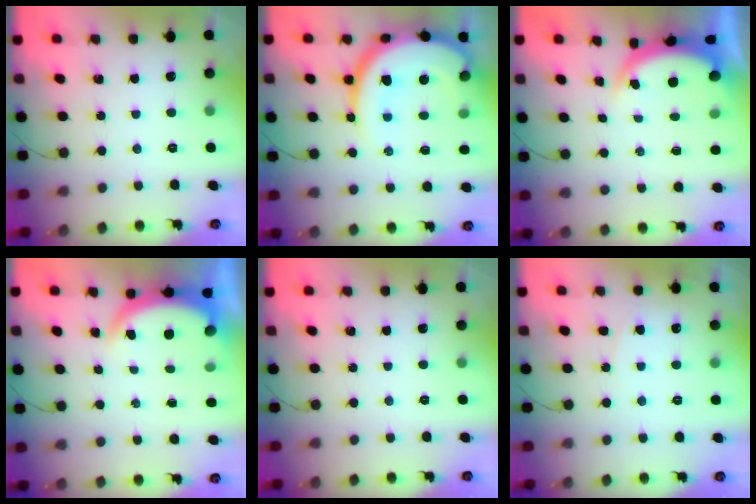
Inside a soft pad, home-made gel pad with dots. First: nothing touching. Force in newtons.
{"total": 19.1, "press": 19.0, "slide": 1.7}
{"total": 4.6, "press": 4.5, "slide": 1.0}
{"total": 5.5, "press": 5.5, "slide": 0.5}
{"total": 0.0}
{"total": 3.3, "press": 3.3, "slide": 0.5}